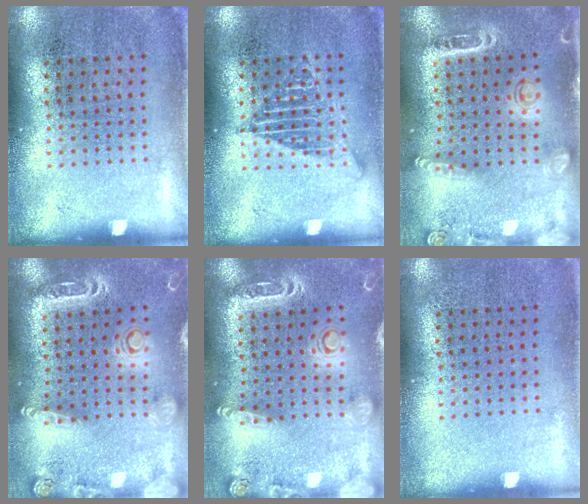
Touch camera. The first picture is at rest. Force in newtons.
{"total": 2.1, "press": 2.1, "slide": 0.3}
{"total": 1.6, "press": 1.5, "slide": 0.5}
{"total": 2.0, "press": 1.9, "slide": 0.6}
{"total": 2.0, "press": 1.9, "slide": 0.6}
{"total": 0.0}